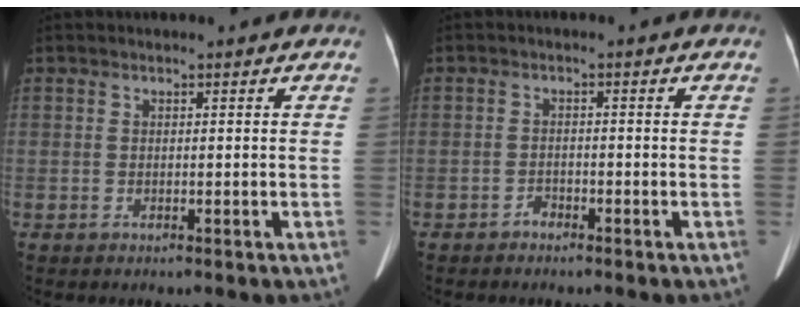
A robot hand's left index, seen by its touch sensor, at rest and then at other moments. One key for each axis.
{"total": 1.2, "fx": -1.1, "fy": 0.6, "fz": 0.2, "tx": -0.001, "ty": 0.003, "tz": -0.020}